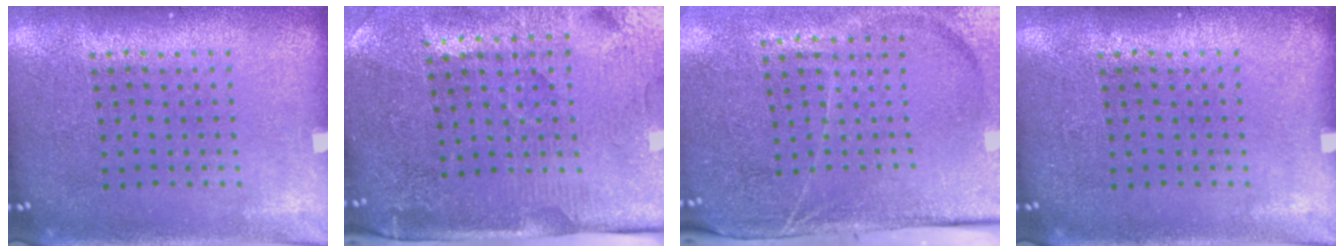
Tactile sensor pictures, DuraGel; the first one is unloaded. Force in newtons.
{"total": 4.4, "press": 3.7, "slide": 2.4}
{"total": 4.3, "press": 3.5, "slide": 2.5}
{"total": 0.0}